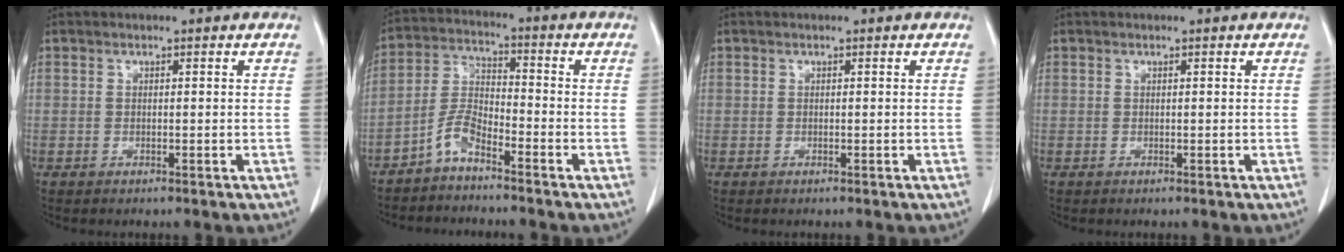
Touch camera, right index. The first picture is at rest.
{"total": 5.0, "force": [-3.9, 1.2, 2.9], "torque": [-0.068, 0.001, -0.083]}
{"total": 0.0}
{"total": 0.0}